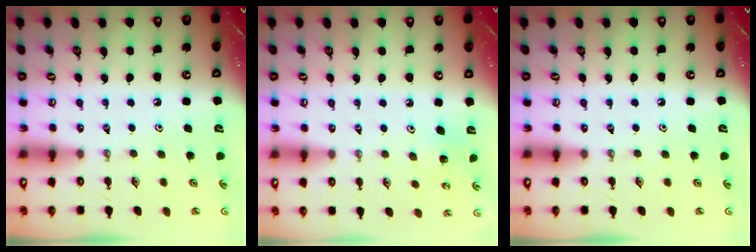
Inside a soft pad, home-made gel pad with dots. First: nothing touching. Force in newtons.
{"total": 5.0, "press": 5.0, "slide": 0.5}
{"total": 0.0}